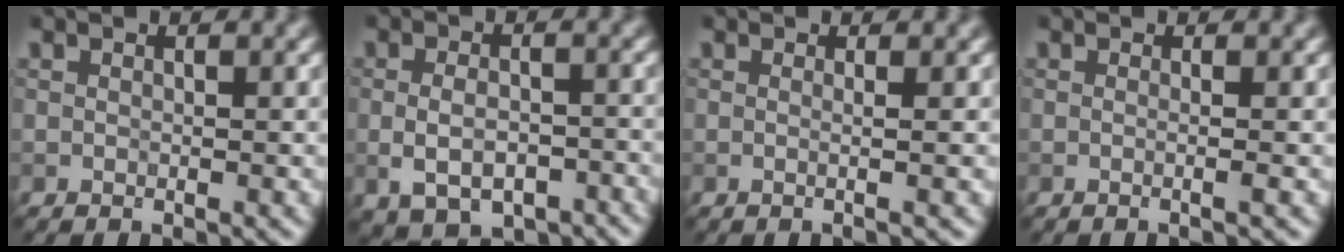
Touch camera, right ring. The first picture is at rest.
{"total": 5.6, "force": [-2.2, 3.2, 4.0], "torque": [-0.067, -0.005, -0.034]}
{"total": 2.8, "force": [0.6, 1.4, 2.3], "torque": [-0.006, 0.005, -0.023]}
{"total": 2.3, "force": [0.4, 1.1, 2.0], "torque": [-0.003, -0.005, -0.022]}